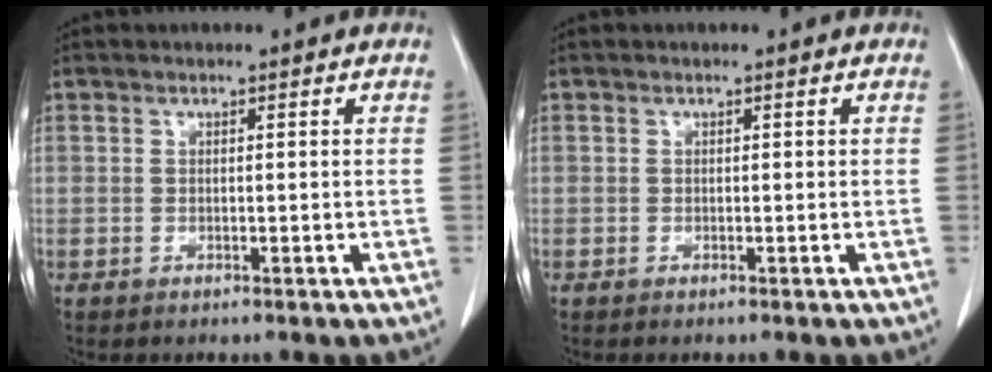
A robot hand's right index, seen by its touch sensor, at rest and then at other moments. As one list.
[{"total": 0.0}]